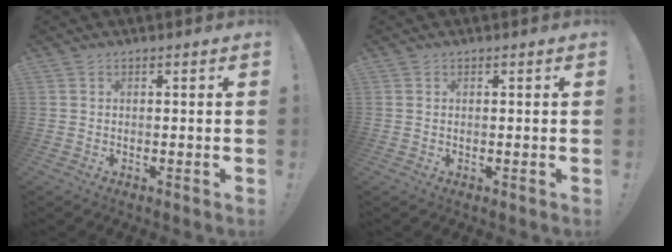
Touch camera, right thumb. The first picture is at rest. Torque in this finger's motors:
{"motor_torque": [-0.13, -0.22, -0.34, 0.25, -0.03]}